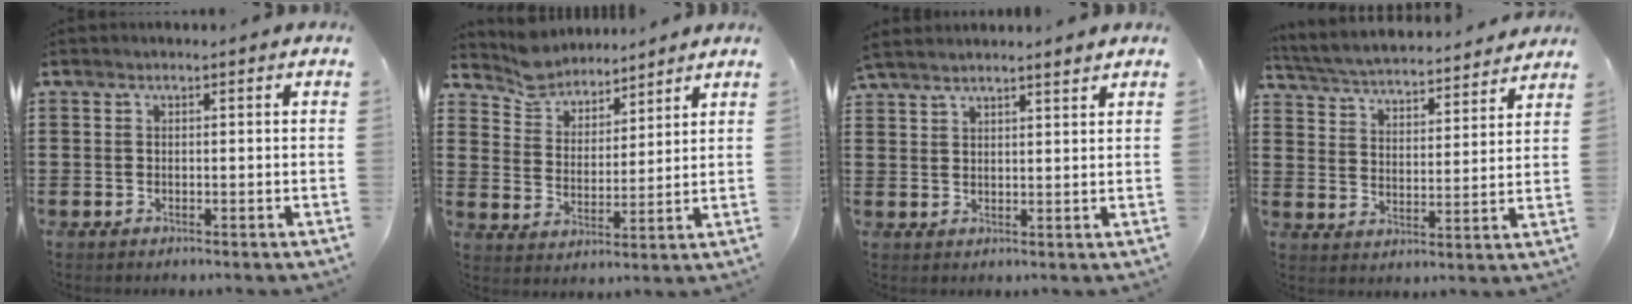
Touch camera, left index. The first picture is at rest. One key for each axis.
{"total": 6.4, "fx": 6.1, "fy": 1.9, "fz": 0.0, "tx": -0.033, "ty": -0.027, "tz": 0.112}
{"total": 3.0, "fx": 2.9, "fy": -0.3, "fz": 0.5, "tx": -0.019, "ty": -0.003, "tz": 0.055}
{"total": 4.4, "fx": 4.3, "fy": -0.1, "fz": 0.6, "tx": -0.037, "ty": -0.035, "tz": 0.069}